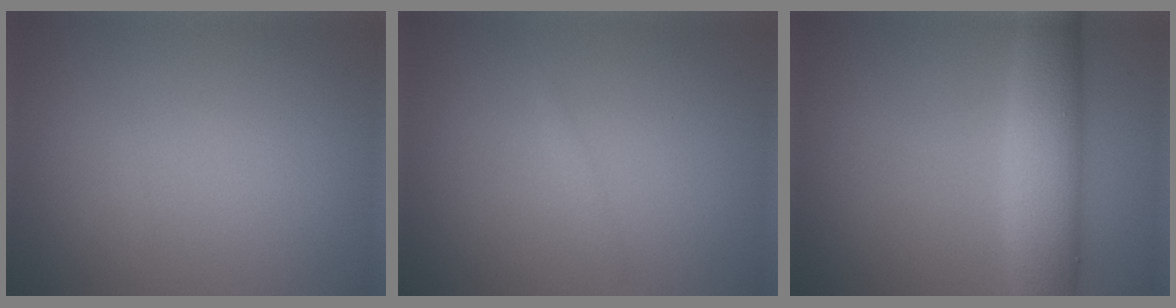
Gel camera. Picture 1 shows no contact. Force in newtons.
{"total": 0.6, "press": 0.6, "slide": 0.0}
{"total": 6.1, "press": 6.1, "slide": 0.6}